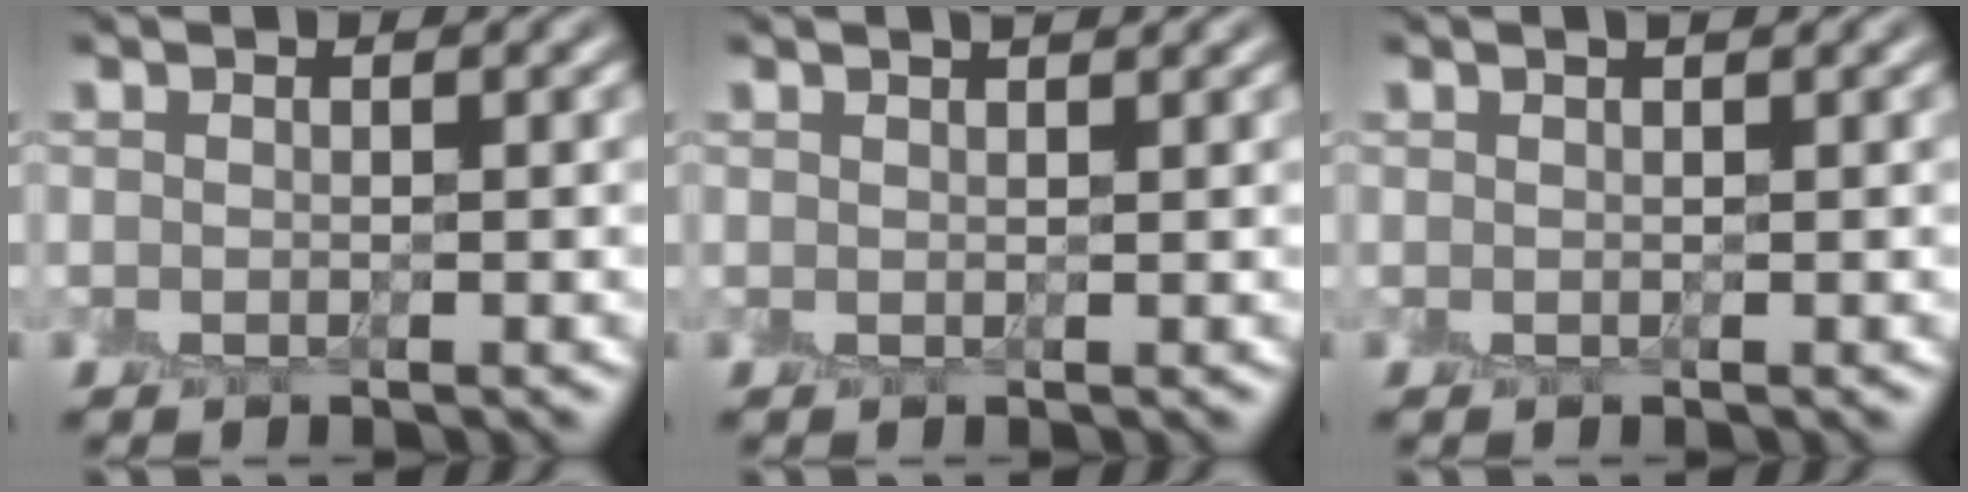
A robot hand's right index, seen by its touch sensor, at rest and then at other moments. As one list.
[{"total": 1.1, "force": [0.7, 0.0, 0.8], "torque": [-0.009, 0.008, 0.008]}, {"total": 0.5, "force": [0.3, -0.1, 0.4], "torque": [-0.006, 0.006, 0.005]}]